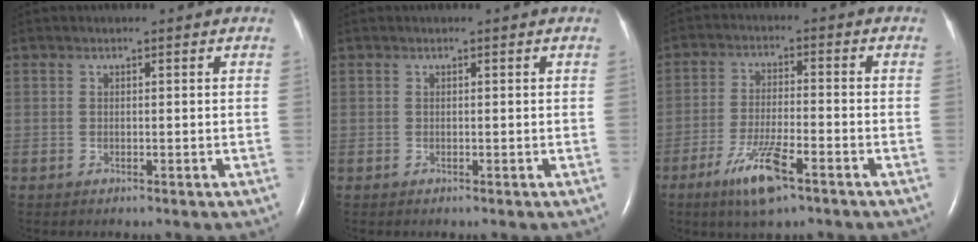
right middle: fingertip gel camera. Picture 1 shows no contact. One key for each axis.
{"total": 0.0}
{"total": 8.3, "fx": -4.9, "fy": 1.3, "fz": 6.6, "tx": -0.132, "ty": -0.014, "tz": -0.087}